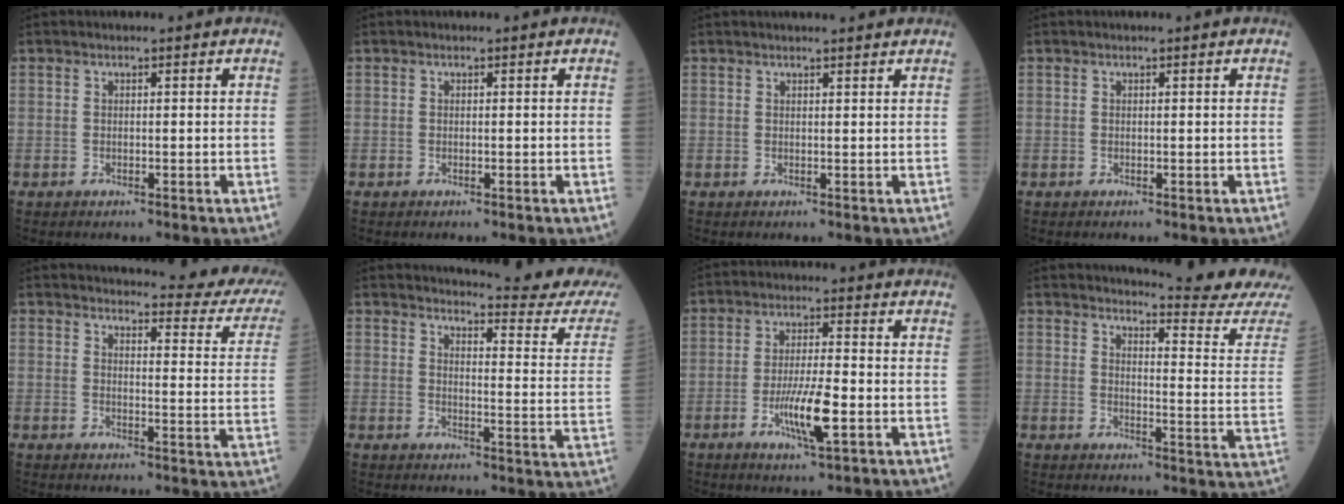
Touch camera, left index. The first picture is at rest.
{"total": 0.0}
{"total": 4.0, "force": [3.7, 0.2, 1.5], "torque": [-0.020, 0.018, 0.043]}
{"total": 0.0}
{"total": 21.7, "force": [20.2, 2.9, 7.4], "torque": [-0.071, -0.074, 0.211]}
{"total": 16.9, "force": [16.3, -1.1, 4.3], "torque": [-0.058, -0.118, 0.175]}
{"total": 7.3, "force": [-2.5, 0.7, 6.9], "torque": [-0.134, -0.011, -0.045]}
{"total": 13.5, "force": [13.1, -2.8, 2.0], "torque": [-0.034, -0.120, 0.151]}